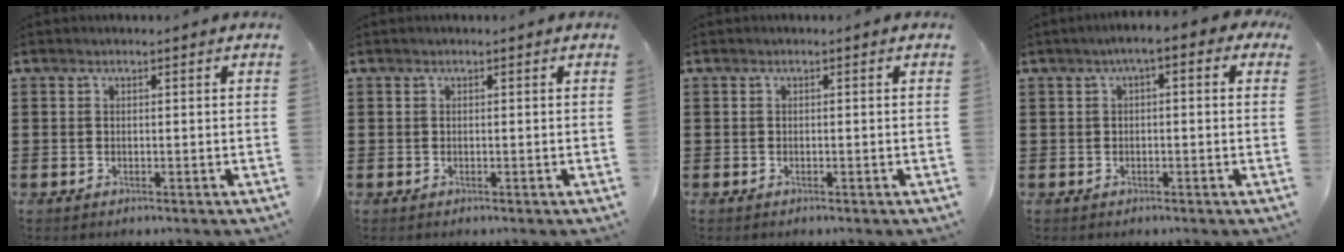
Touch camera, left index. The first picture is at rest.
{"total": 0.0}
{"total": 0.0}
{"total": 2.5, "force": [-0.4, 0.7, 2.4], "torque": [-0.044, 0.007, -0.012]}